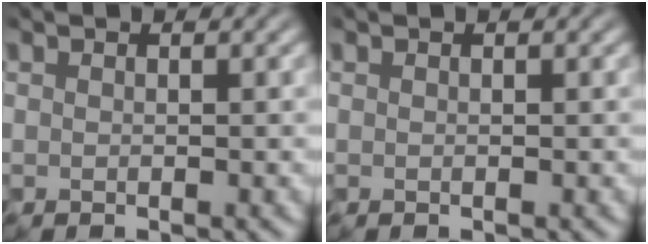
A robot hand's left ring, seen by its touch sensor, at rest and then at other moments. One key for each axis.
{"total": 0.0}